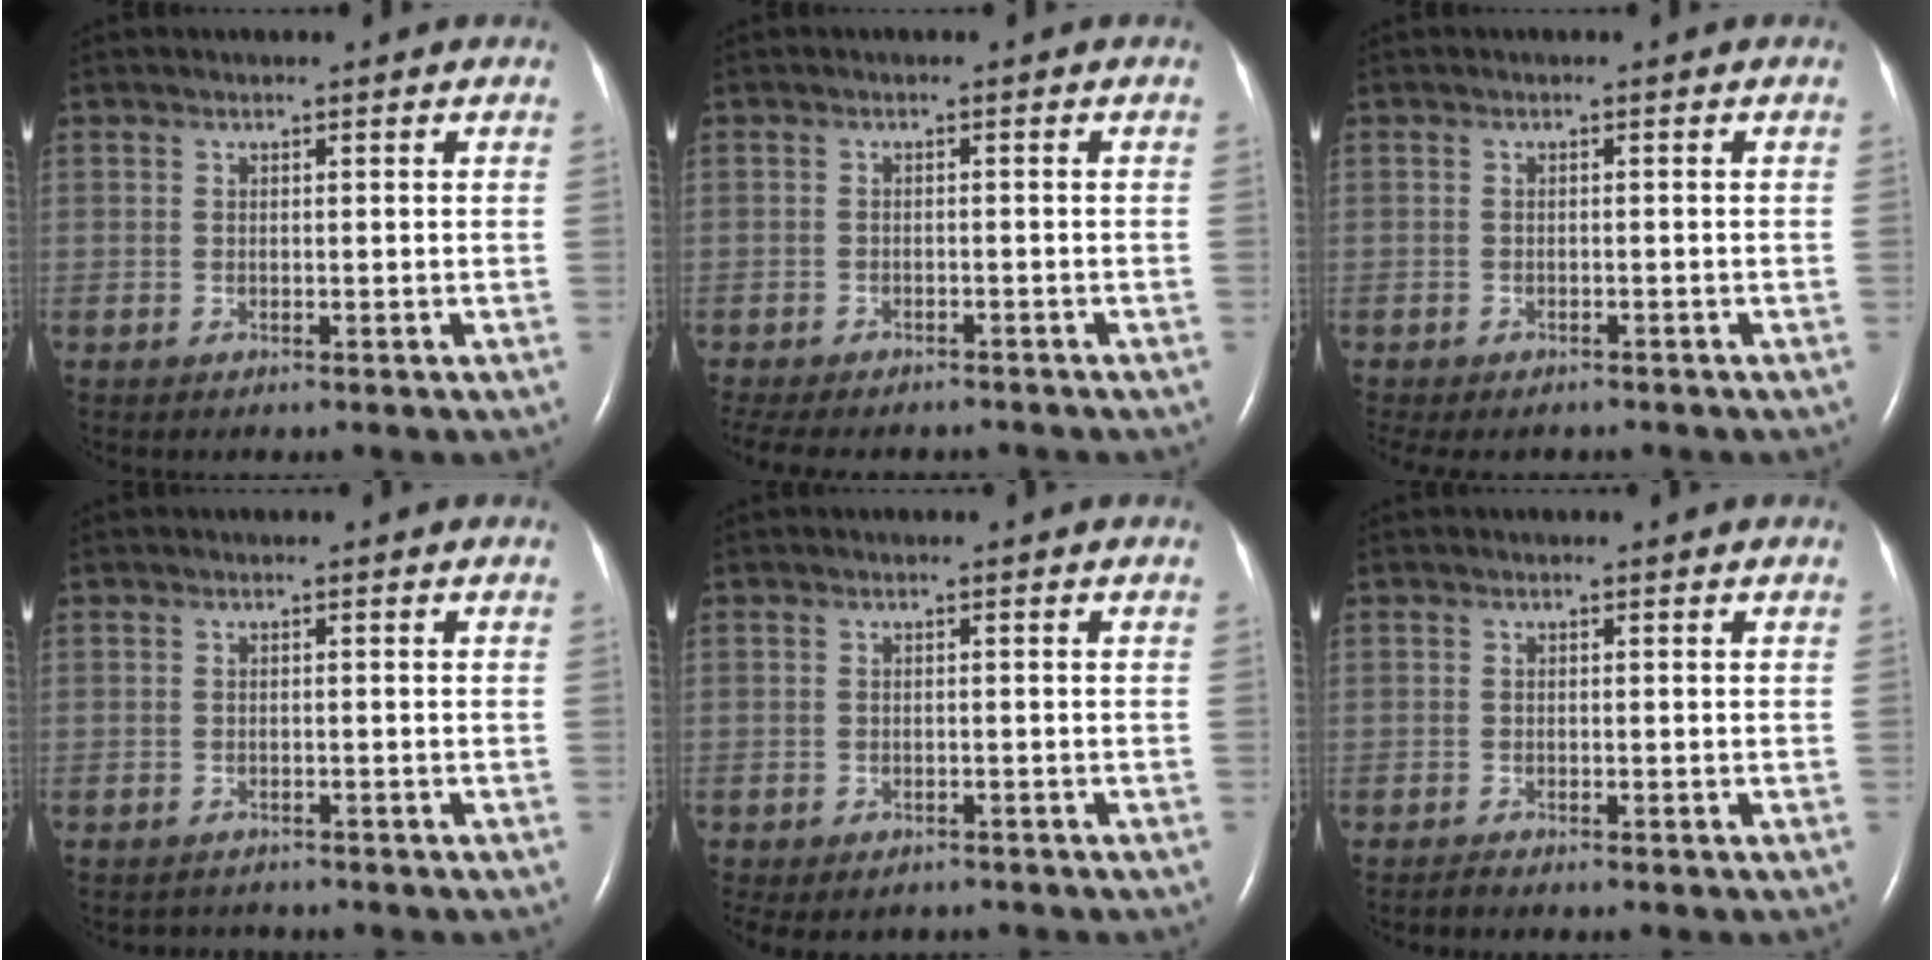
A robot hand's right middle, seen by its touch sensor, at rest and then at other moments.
{"total": 11.8, "force": [-10.1, 3.9, 4.6], "torque": [-0.095, -0.006, -0.130]}
{"total": 6.8, "force": [-5.8, 2.6, 2.3], "torque": [-0.035, -0.004, -0.074]}
{"total": 1.6, "force": [-1.5, 0.5, -0.4], "torque": [0.002, -0.006, -0.021]}
{"total": 4.8, "force": [-4.0, 2.4, 1.2], "torque": [-0.013, 0.003, -0.048]}
{"total": 0.7, "force": [-0.6, -0.1, 0.1], "torque": [-0.010, -0.002, -0.013]}